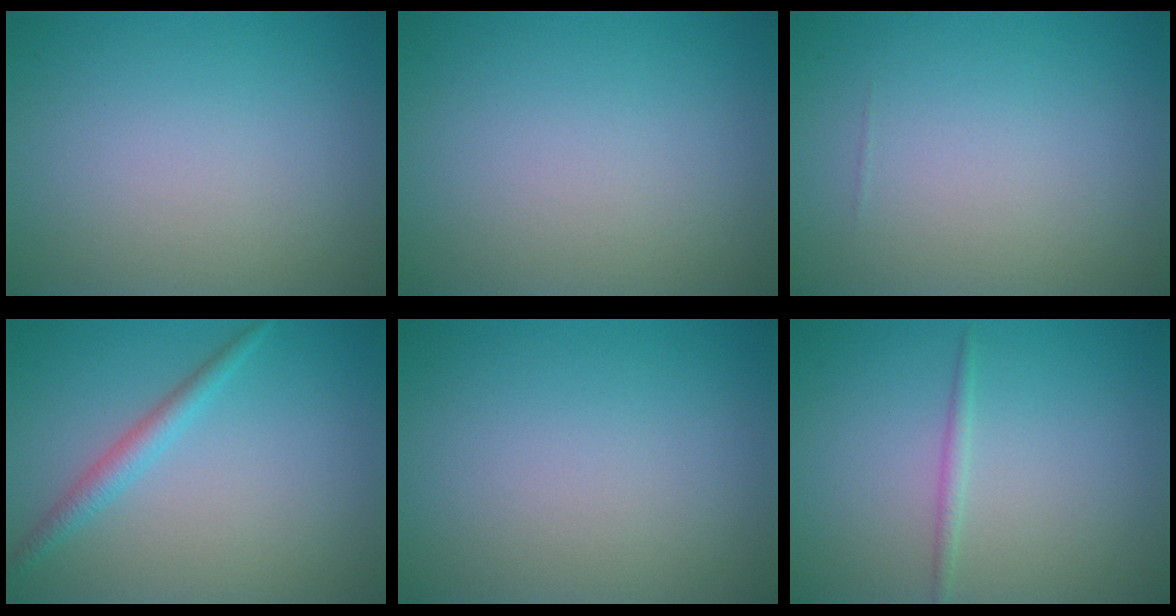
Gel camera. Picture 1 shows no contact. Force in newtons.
{"total": 0.0}
{"total": 0.0}
{"total": 2.0, "press": 2.0, "slide": 0.1}
{"total": 0.0}
{"total": 0.9, "press": 0.9, "slide": 0.0}